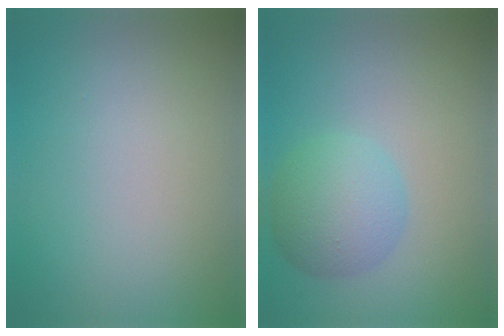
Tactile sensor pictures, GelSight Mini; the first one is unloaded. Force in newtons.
{"total": 4.6, "press": 4.6, "slide": 0.2}